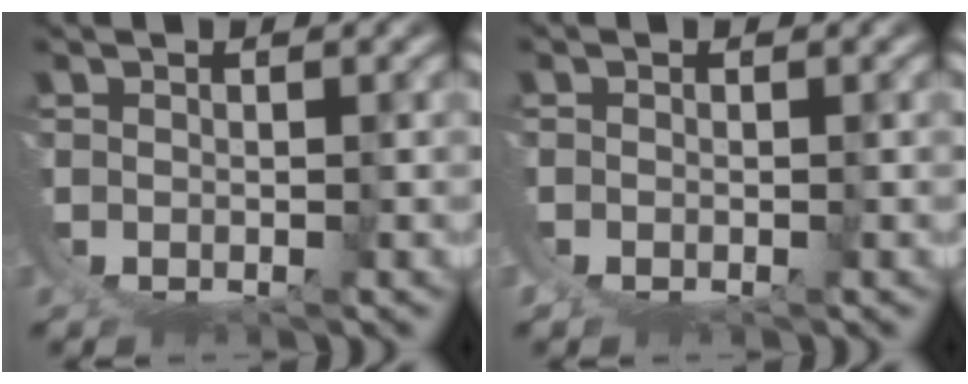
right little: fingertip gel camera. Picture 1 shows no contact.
{"total": 1.1, "force": [-0.2, 0.8, 0.6], "torque": [-0.019, -0.003, -0.003]}